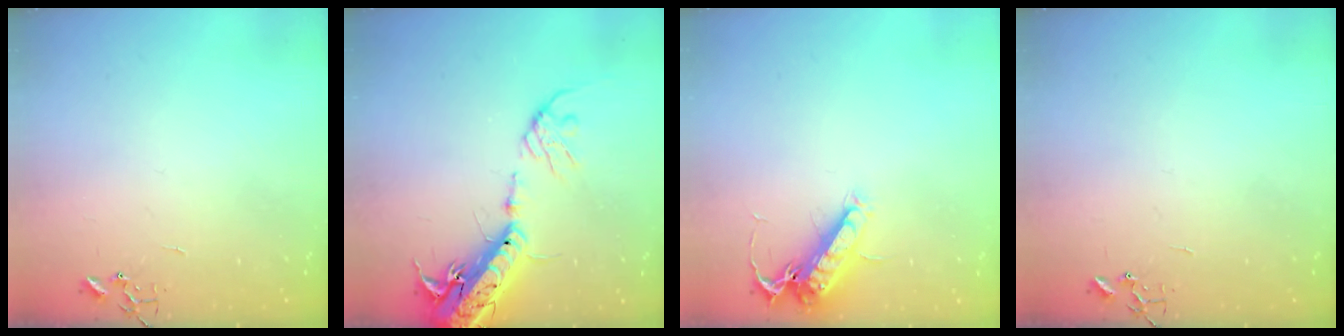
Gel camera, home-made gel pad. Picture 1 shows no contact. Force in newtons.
{"total": 19.6, "press": 19.1, "slide": 4.3}
{"total": 13.8, "press": 13.7, "slide": 1.5}
{"total": 0.0}